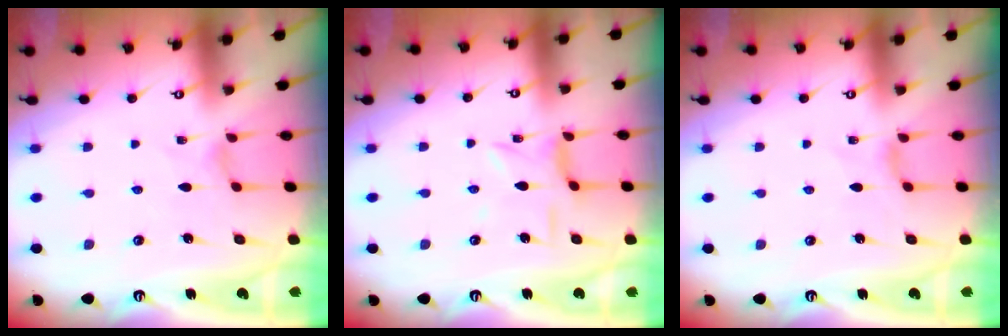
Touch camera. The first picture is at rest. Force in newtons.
{"total": 2.4, "press": 2.4, "slide": 0.4}
{"total": 0.8, "press": 0.7, "slide": 0.4}